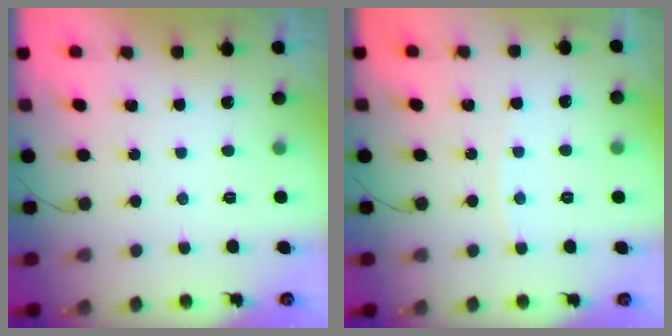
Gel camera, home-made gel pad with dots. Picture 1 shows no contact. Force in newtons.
{"total": 4.4, "press": 4.3, "slide": 0.7}